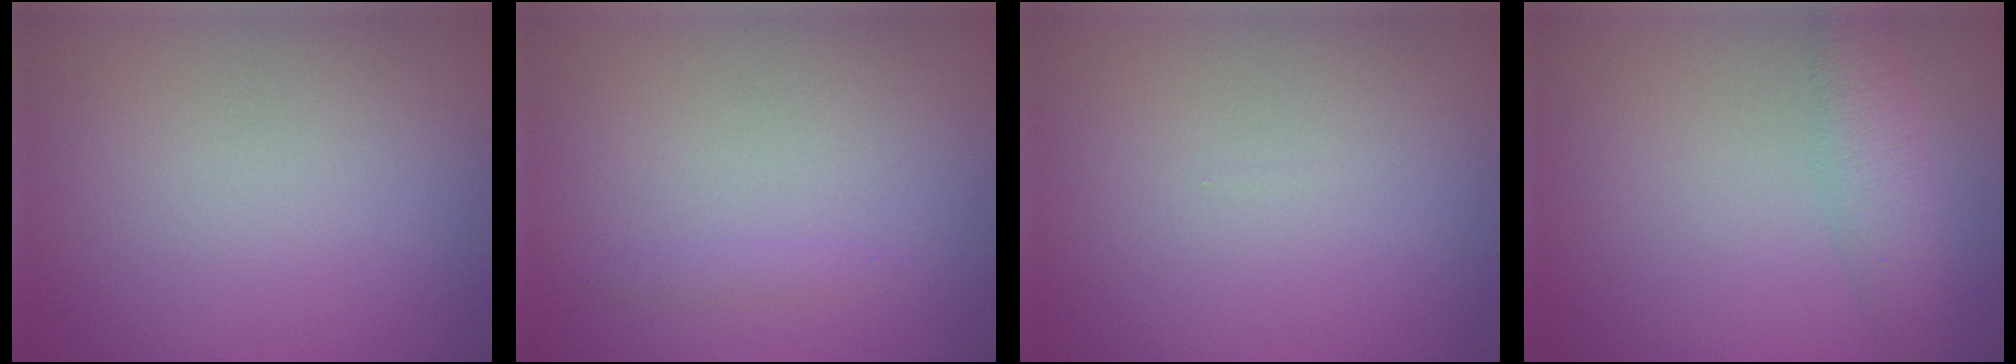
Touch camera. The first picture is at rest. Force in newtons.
{"total": 0.7, "press": 0.7, "slide": 0.0}
{"total": 0.0}
{"total": 2.9, "press": 2.9, "slide": 0.1}